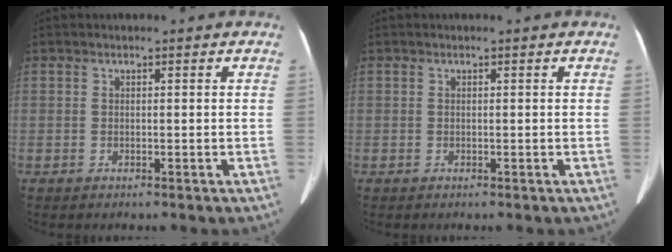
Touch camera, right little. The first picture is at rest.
{"total": 0.0}